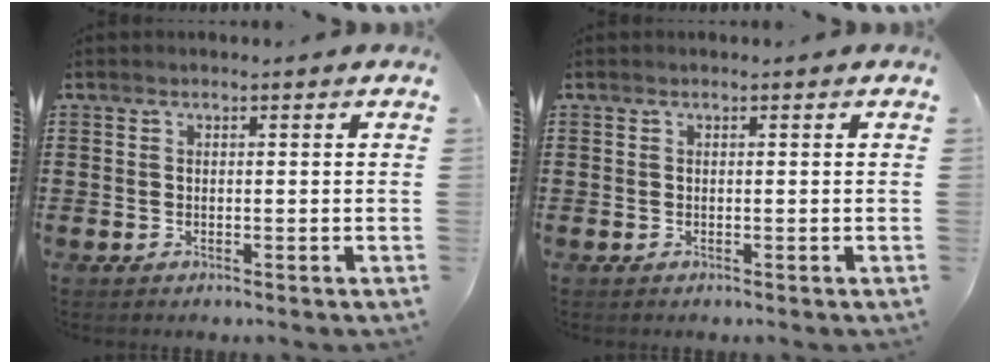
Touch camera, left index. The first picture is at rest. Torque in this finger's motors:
{"motor_torque": [0.03, 0.00, 0.01, 0.00]}